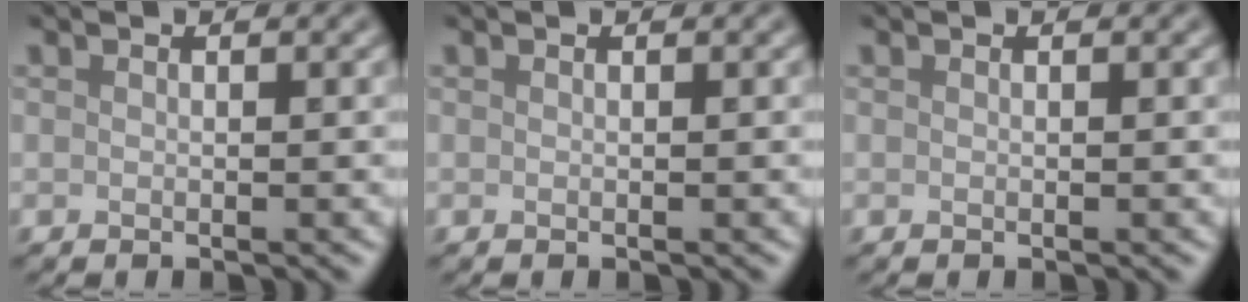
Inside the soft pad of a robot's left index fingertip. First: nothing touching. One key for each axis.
{"total": 0.0}
{"total": 0.0}